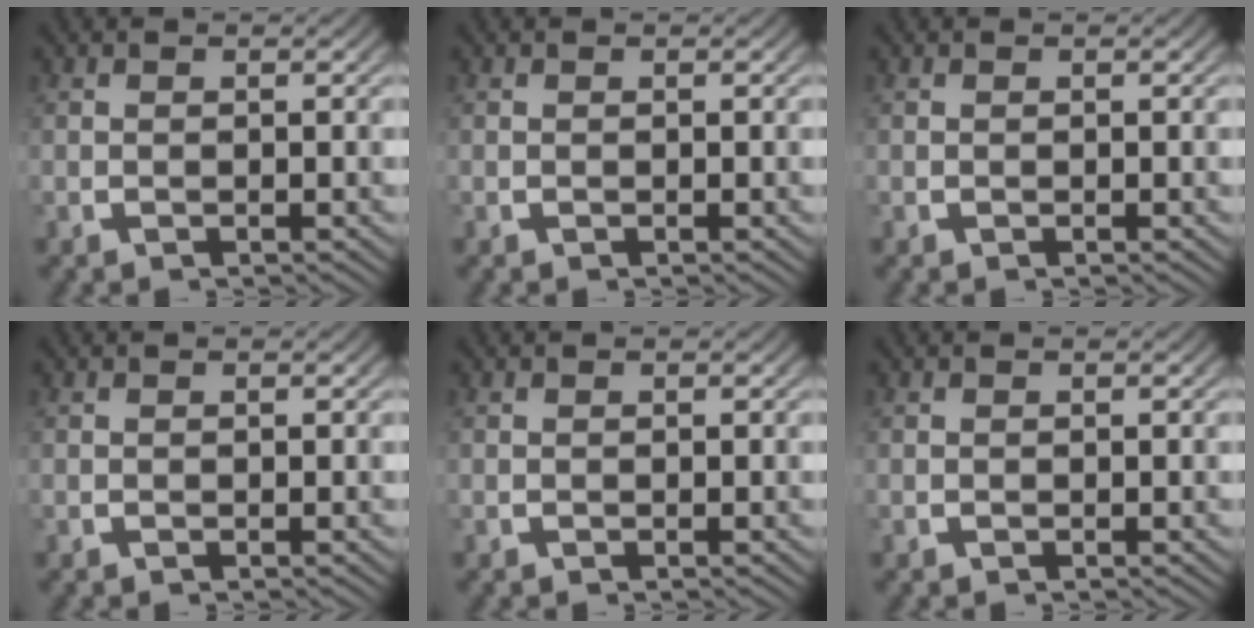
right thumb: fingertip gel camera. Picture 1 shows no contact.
{"total": 0.0}
{"total": 0.0}
{"total": 0.0}
{"total": 0.0}
{"total": 0.0}